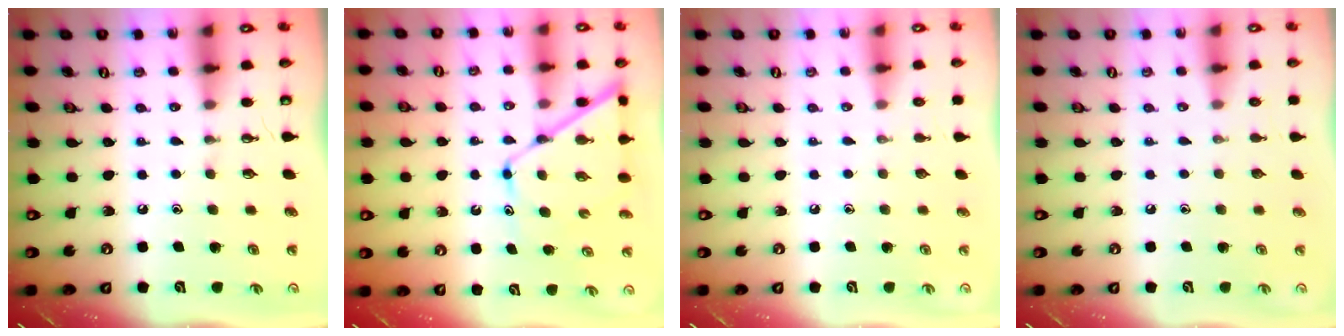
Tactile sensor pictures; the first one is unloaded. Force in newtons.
{"total": 11.1, "press": 11.0, "slide": 1.0}
{"total": 0.0}
{"total": 0.0}